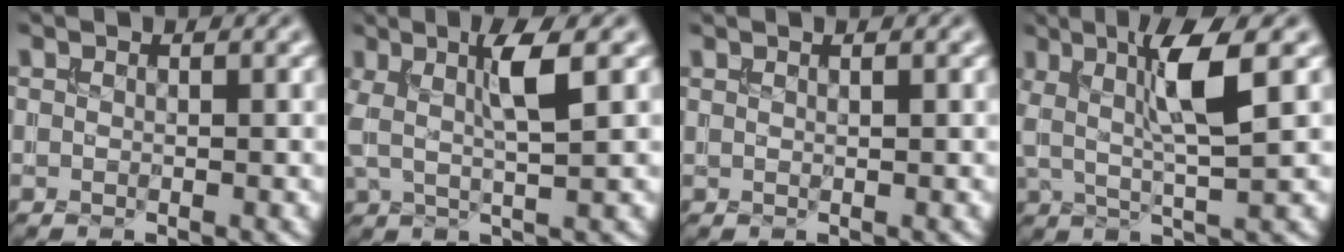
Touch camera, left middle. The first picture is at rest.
{"total": 4.0, "force": [0.8, 0.7, 3.8], "torque": [-0.076, 0.006, 0.022]}
{"total": 1.2, "force": [0.6, 0.5, 0.9], "torque": [0.004, -0.001, 0.003]}
{"total": 5.6, "force": [1.3, 0.9, 5.4], "torque": [-0.105, 0.003, 0.030]}